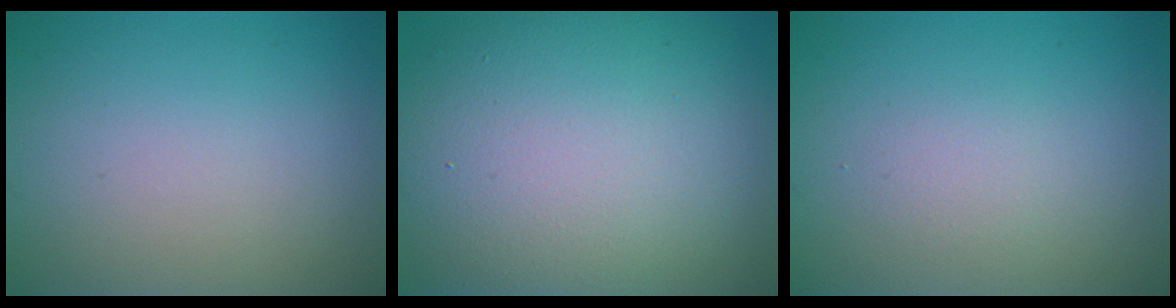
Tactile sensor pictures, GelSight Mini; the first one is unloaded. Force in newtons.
{"total": 15.2, "press": 15.2, "slide": 0.8}
{"total": 1.3, "press": 1.3, "slide": 0.1}